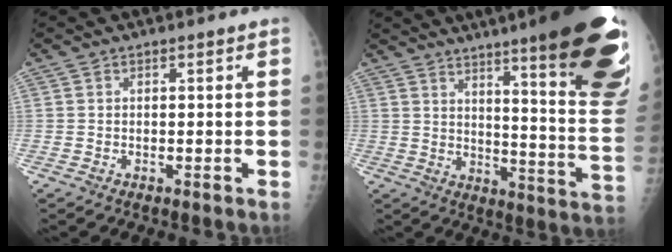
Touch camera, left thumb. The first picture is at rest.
{"total": 28.4, "force": [17.7, 3.8, 21.8], "torque": [-0.221, -0.093, 0.238]}